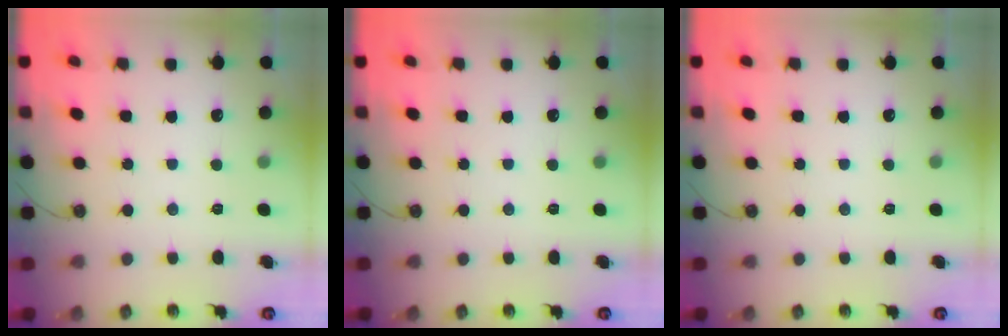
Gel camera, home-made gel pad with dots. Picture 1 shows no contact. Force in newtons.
{"total": 0.0}
{"total": 0.0}